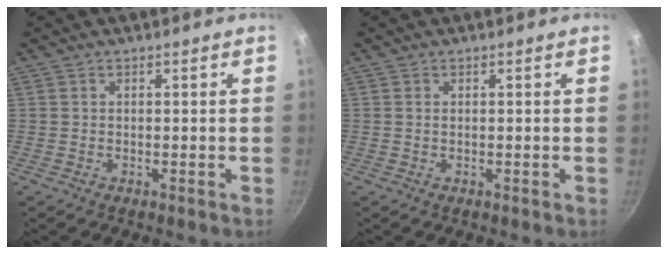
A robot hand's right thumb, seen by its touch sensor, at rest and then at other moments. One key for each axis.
{"total": 0.5, "fx": 0.1, "fy": 0.3, "fz": 0.4, "tx": -0.008, "ty": 0.001, "tz": 0.002}